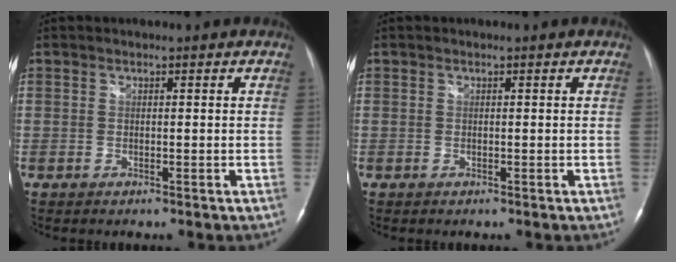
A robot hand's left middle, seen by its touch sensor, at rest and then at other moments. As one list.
[{"total": 0.0}]